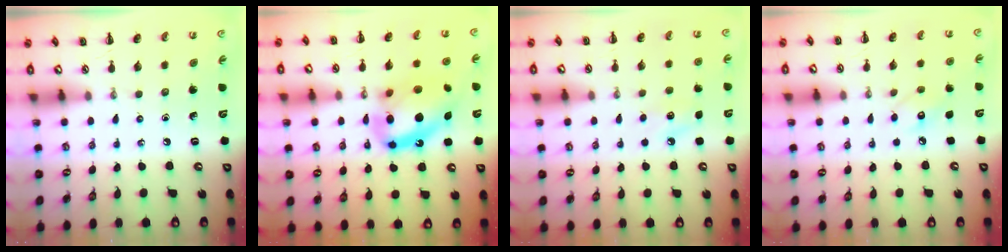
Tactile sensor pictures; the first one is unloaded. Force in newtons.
{"total": 16.8, "press": 16.3, "slide": 4.1}
{"total": 7.4, "press": 7.2, "slide": 1.9}
{"total": 6.5, "press": 6.4, "slide": 1.3}